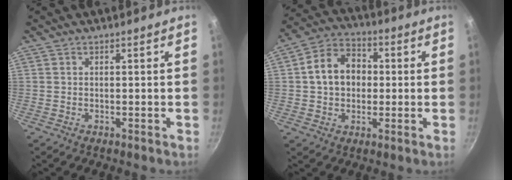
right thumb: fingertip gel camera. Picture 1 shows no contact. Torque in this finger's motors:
{"motor_torque": [-0.12, 0.38, 0.54, -0.42, 0.05]}